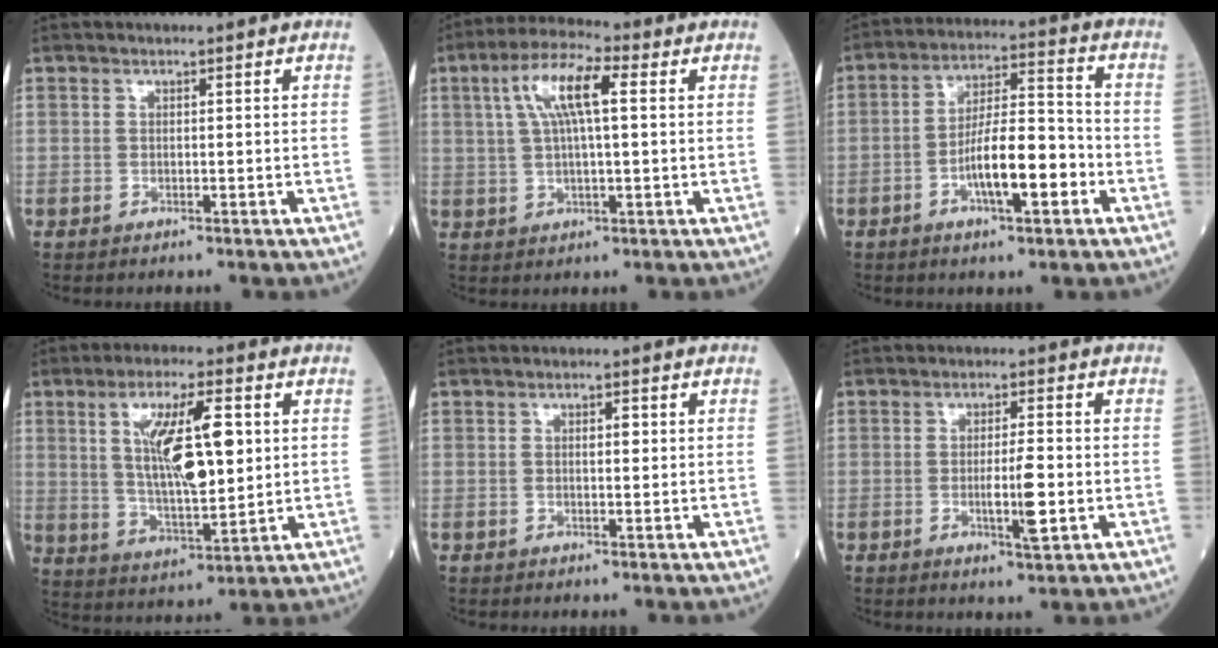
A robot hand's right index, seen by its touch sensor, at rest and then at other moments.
{"total": 9.6, "force": [2.7, 2.3, 8.9], "torque": [-0.180, 0.022, 0.051]}
{"total": 10.8, "force": [-3.7, 2.6, 9.8], "torque": [-0.178, 0.015, -0.062]}
{"total": 12.7, "force": [3.0, 3.2, 11.9], "torque": [-0.230, 0.002, 0.058]}
{"total": 2.6, "force": [0.3, 0.4, 2.5], "torque": [-0.049, 0.004, 0.007]}
{"total": 5.2, "force": [-1.0, 0.5, 5.1], "torque": [-0.090, -0.007, -0.013]}